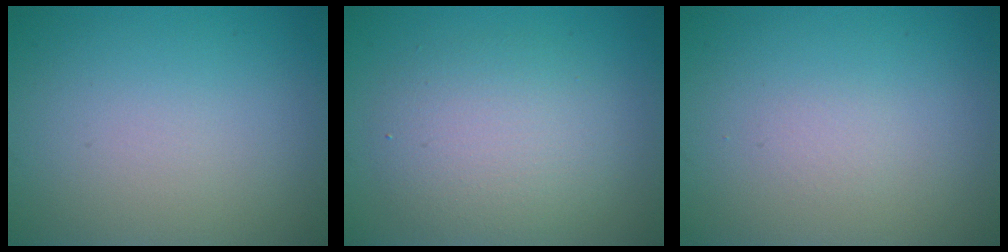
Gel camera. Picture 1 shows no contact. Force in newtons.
{"total": 4.4, "press": 4.4, "slide": 0.3}
{"total": 0.6, "press": 0.6, "slide": 0.0}